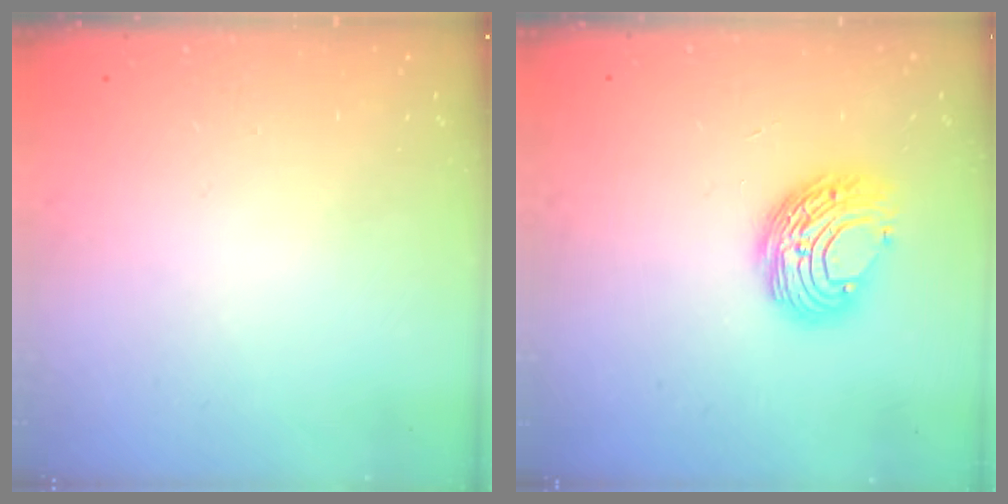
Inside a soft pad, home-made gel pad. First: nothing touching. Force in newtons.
{"total": 9.5, "press": 9.5, "slide": 0.5}